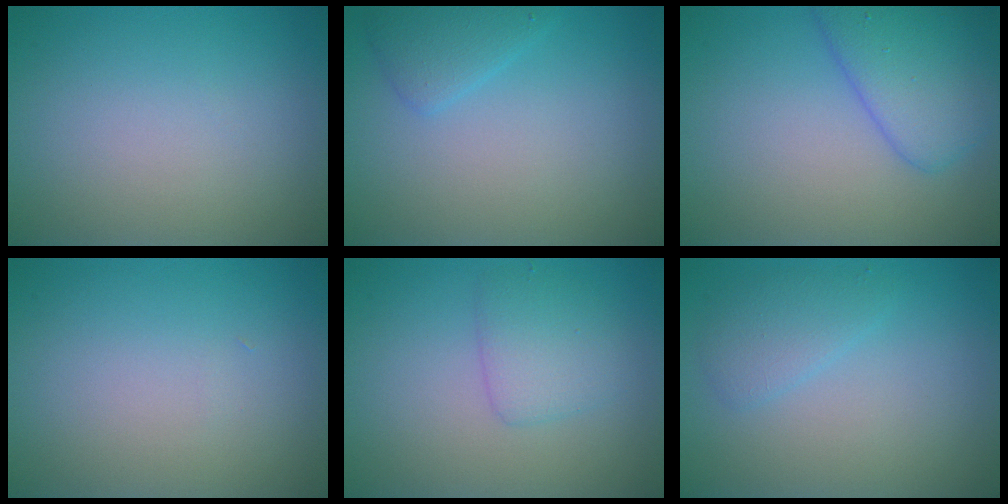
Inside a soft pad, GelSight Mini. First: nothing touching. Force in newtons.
{"total": 1.9, "press": 1.9, "slide": 0.1}
{"total": 4.8, "press": 4.8, "slide": 0.2}
{"total": 0.0}
{"total": 2.6, "press": 2.6, "slide": 0.0}
{"total": 2.0, "press": 2.0, "slide": 0.1}